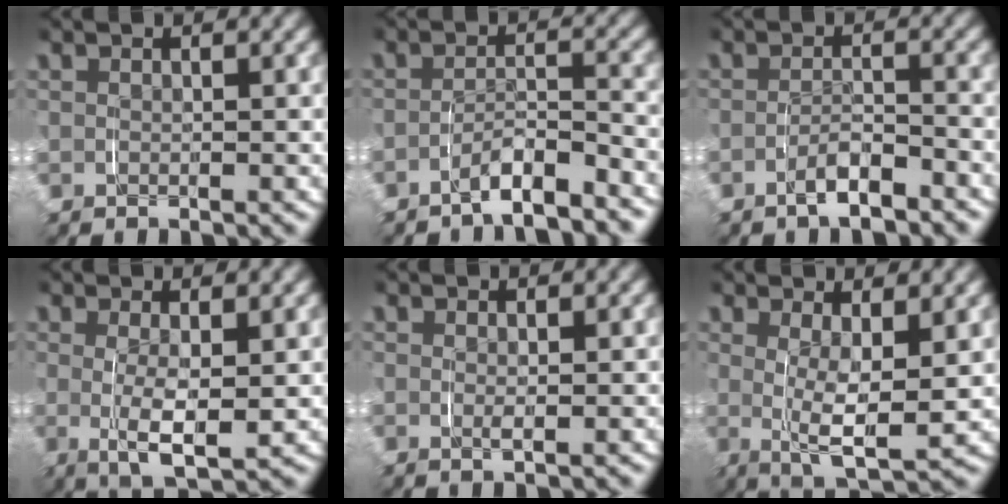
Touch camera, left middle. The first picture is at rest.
{"total": 4.2, "force": [-3.9, 0.5, 1.3], "torque": [-0.019, -0.003, -0.069]}
{"total": 2.5, "force": [-2.2, 0.5, 1.1], "torque": [-0.016, 0.001, -0.041]}
{"total": 4.5, "force": [0.0, 1.4, 4.3], "torque": [-0.079, -0.015, 0.005]}
{"total": 0.8, "force": [0.3, -0.1, 0.7], "torque": [-0.016, -0.004, 0.007]}
{"total": 5.6, "force": [0.3, 1.8, 5.3], "torque": [-0.091, -0.021, 0.011]}